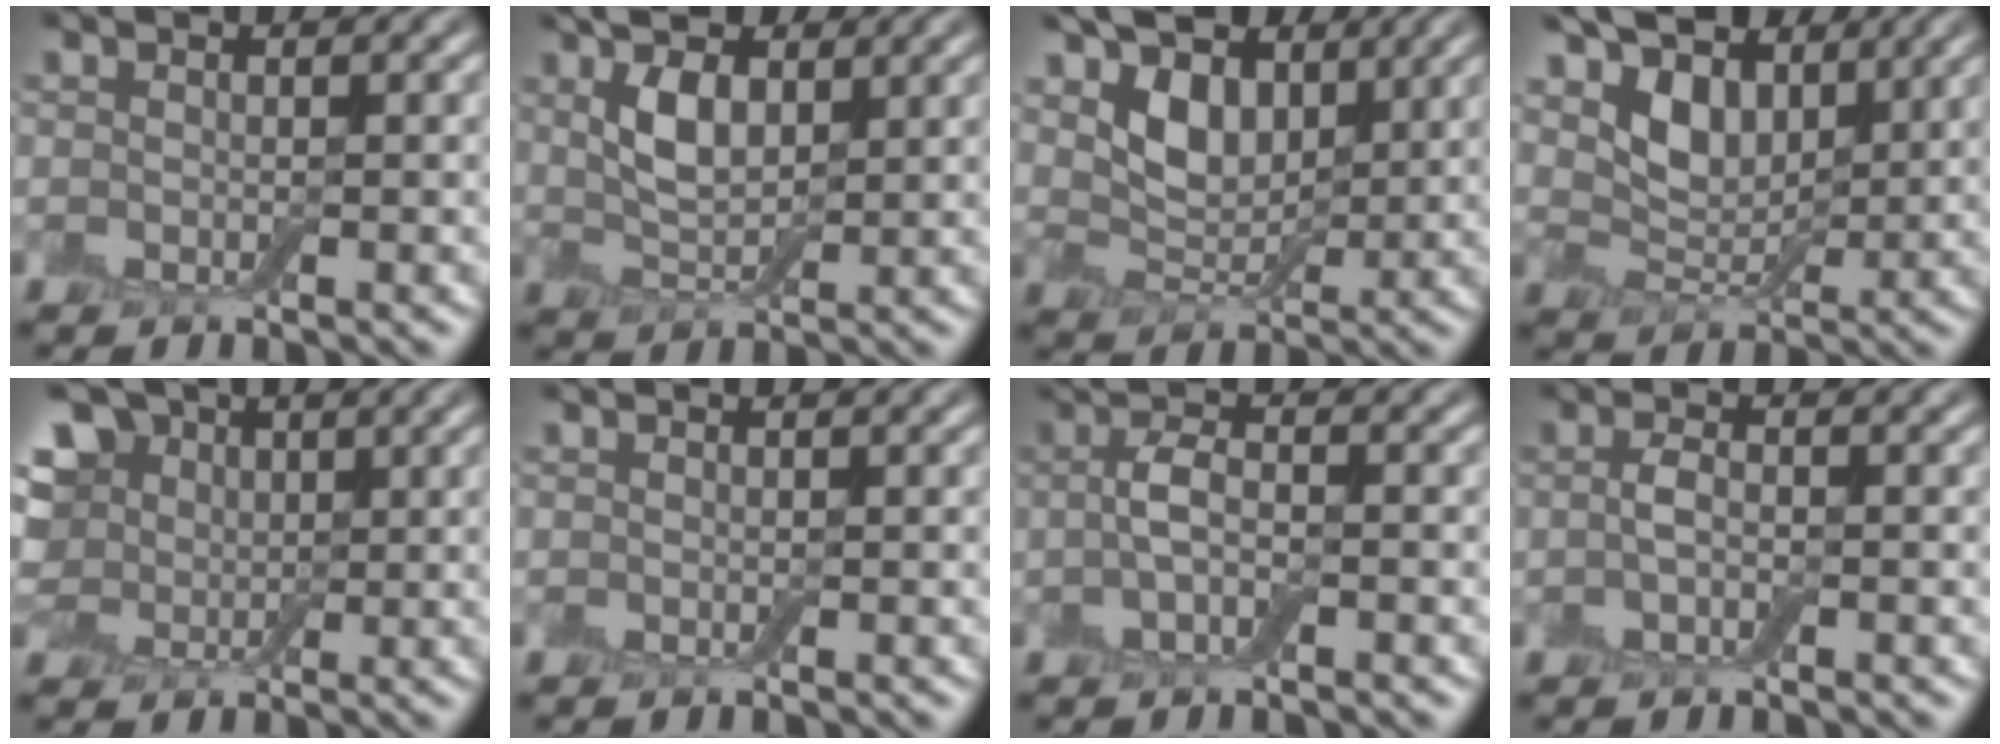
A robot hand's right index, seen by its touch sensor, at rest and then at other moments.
{"total": 5.1, "force": [2.2, 2.6, 3.8], "torque": [-0.081, 0.004, 0.040]}
{"total": 6.2, "force": [2.9, 3.9, 3.7], "torque": [-0.084, -0.004, 0.043]}
{"total": 6.3, "force": [3.7, 3.8, 3.5], "torque": [-0.078, -0.001, 0.056]}
{"total": 8.9, "force": [2.7, 7.1, 4.6], "torque": [-0.096, 0.031, 0.022]}
{"total": 0.0}
{"total": 2.7, "force": [0.0, 0.9, 2.5], "torque": [-0.055, 0.001, -0.004]}
{"total": 1.5, "force": [-0.1, 0.6, 1.4], "torque": [-0.032, 0.001, -0.006]}